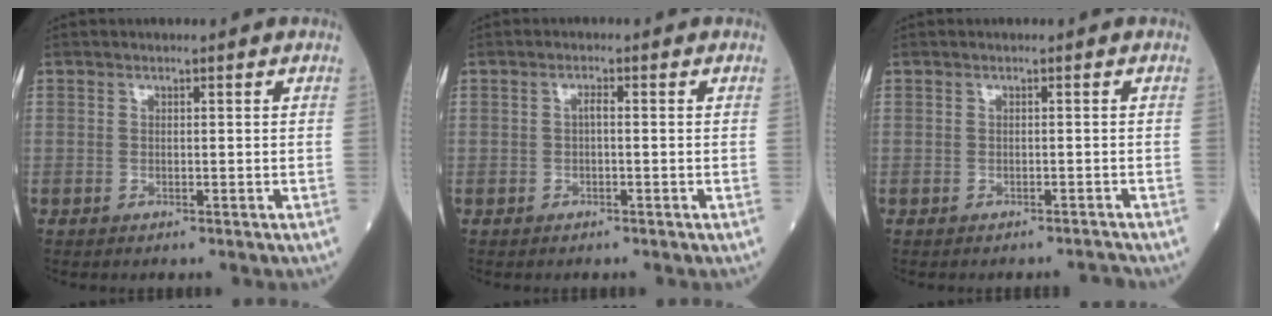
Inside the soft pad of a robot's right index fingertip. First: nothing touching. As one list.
[{"total": 1.0, "force": [-0.1, 0.3, 1.0], "torque": [-0.018, 0.004, -0.004]}, {"total": 1.2, "force": [-1.2, -0.3, 0.1], "torque": [-0.004, -0.003, -0.012]}]